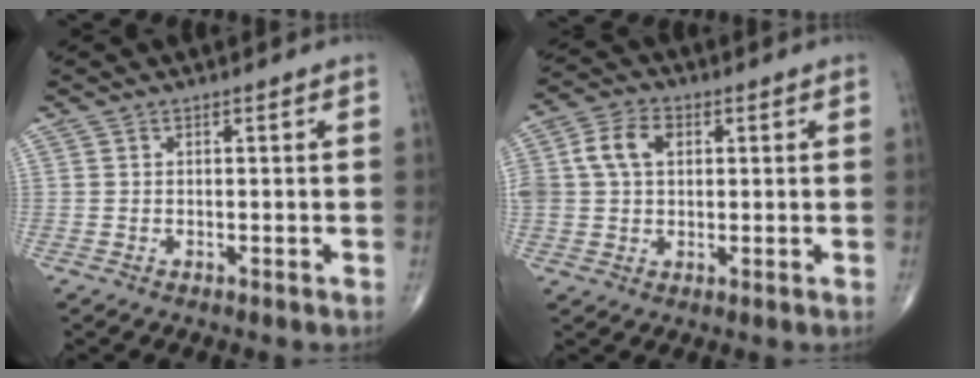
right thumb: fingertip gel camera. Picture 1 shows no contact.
{"total": 9.0, "force": [2.1, 6.4, 5.9], "torque": [-0.113, 0.017, 0.037]}